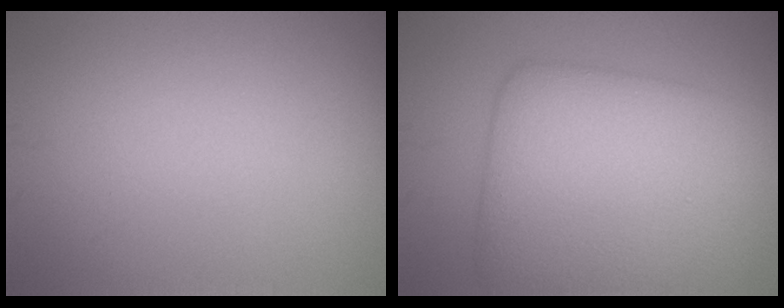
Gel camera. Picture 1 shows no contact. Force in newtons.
{"total": 10.5, "press": 10.5, "slide": 0.1}